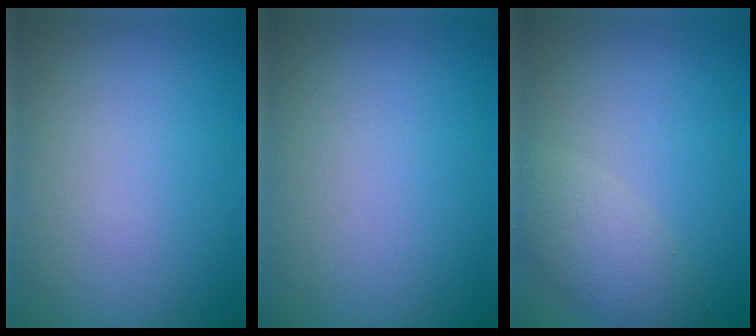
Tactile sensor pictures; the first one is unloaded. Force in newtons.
{"total": 0.0}
{"total": 3.3, "press": 3.2, "slide": 0.2}